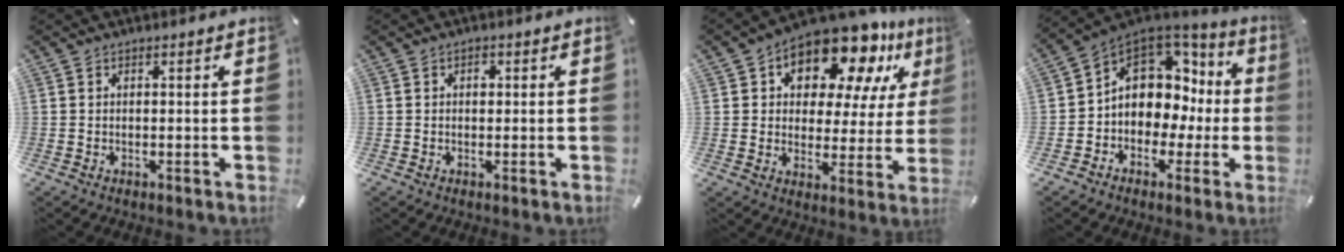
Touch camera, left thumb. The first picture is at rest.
{"total": 1.2, "force": [0.2, 1.0, 0.8], "torque": [0.000, -0.002, -0.001]}
{"total": 15.4, "force": [10.5, 8.1, 7.9], "torque": [-0.128, -0.074, 0.181]}
{"total": 10.7, "force": [2.6, 8.9, 5.3], "torque": [-0.088, -0.024, 0.051]}